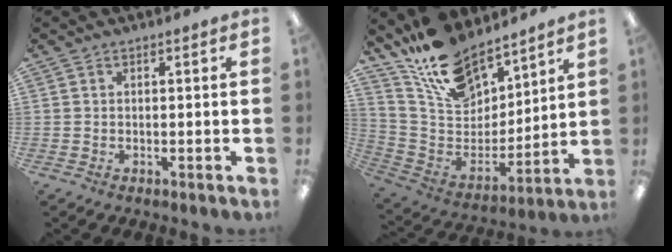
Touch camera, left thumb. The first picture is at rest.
{"total": 18.4, "force": [14.9, 8.4, 6.9], "torque": [-0.149, -0.095, 0.275]}